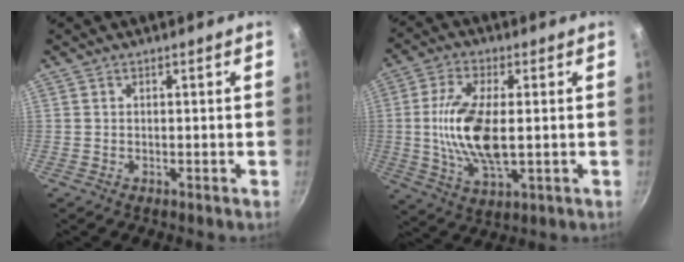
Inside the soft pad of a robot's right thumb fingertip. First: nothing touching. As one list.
[{"total": 13.3, "force": [0.1, 5.8, 12.0], "torque": [-0.238, -0.003, 0.001]}]